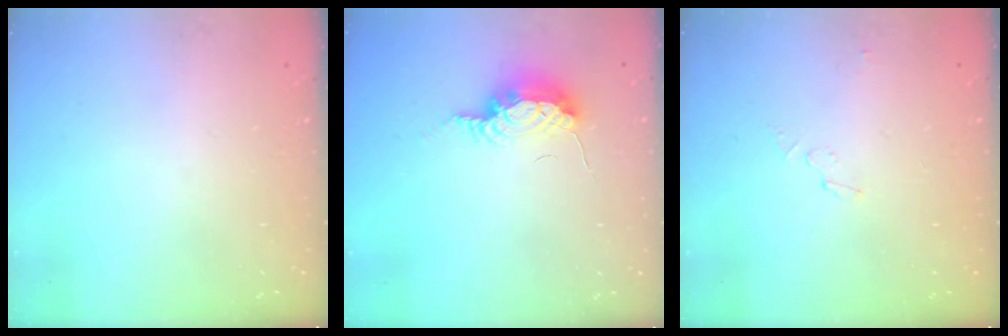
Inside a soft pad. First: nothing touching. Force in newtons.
{"total": 14.8, "press": 10.1, "slide": 10.8}
{"total": 2.9, "press": 2.9, "slide": 0.2}